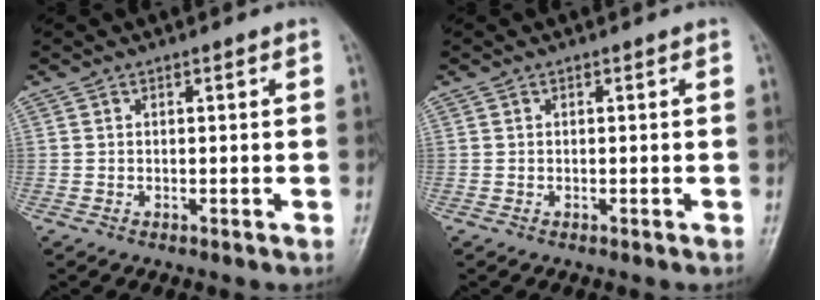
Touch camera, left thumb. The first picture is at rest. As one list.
[{"total": 0.0}]